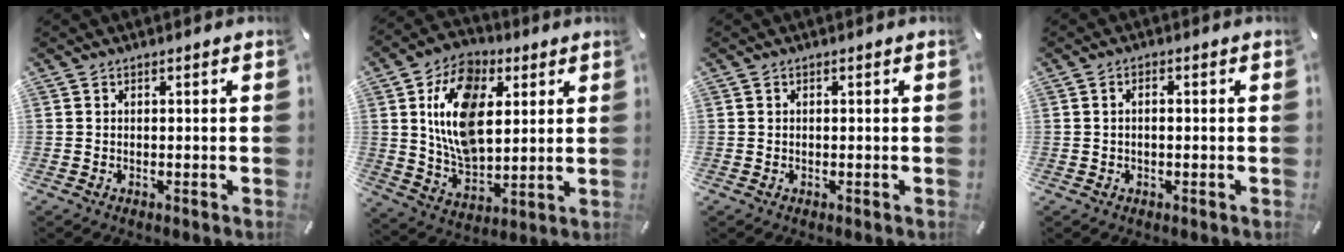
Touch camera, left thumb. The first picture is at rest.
{"total": 16.2, "force": [5.0, 10.9, 10.9], "torque": [-0.215, -0.002, 0.089]}
{"total": 0.0}
{"total": 1.6, "force": [-0.1, 0.8, 1.4], "torque": [-0.027, 0.003, -0.003]}